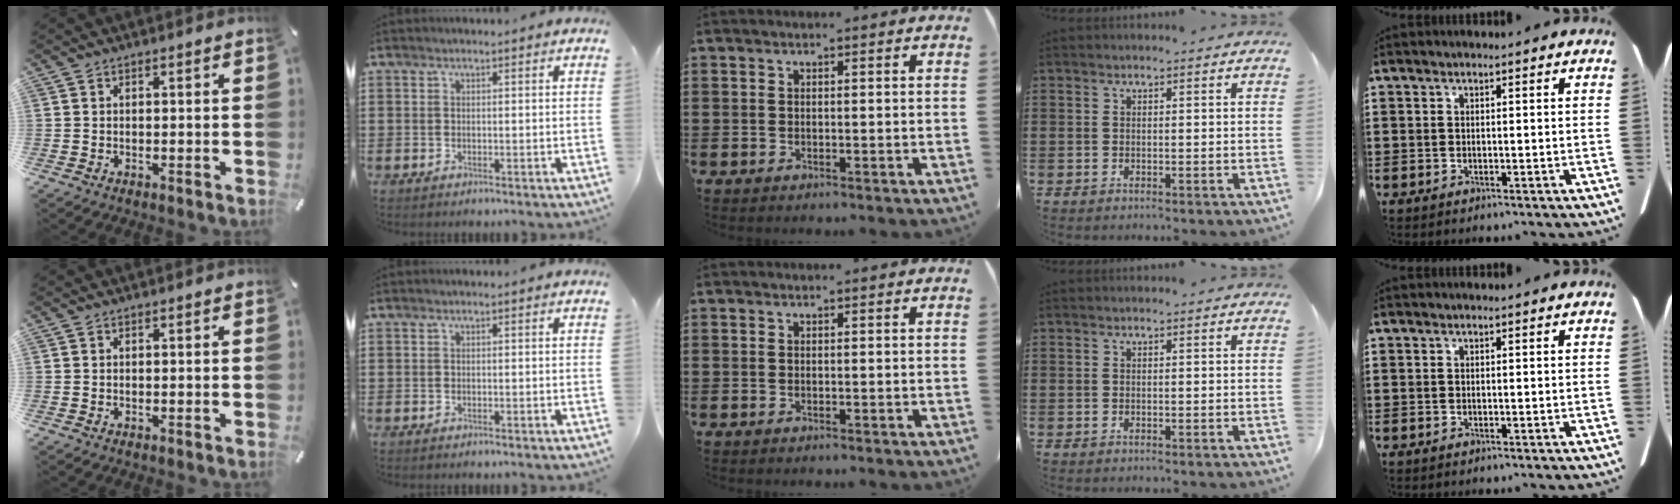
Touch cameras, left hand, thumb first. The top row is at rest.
{}